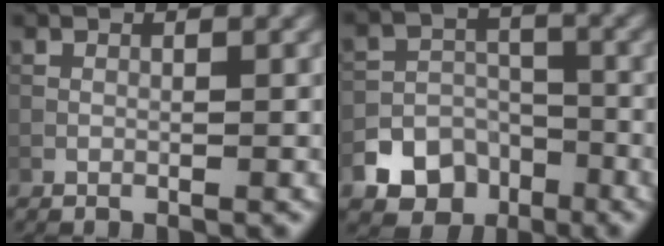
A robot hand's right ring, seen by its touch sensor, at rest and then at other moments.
{"total": 7.9, "force": [-4.6, 6.0, 1.9], "torque": [-0.011, -0.018, -0.094]}